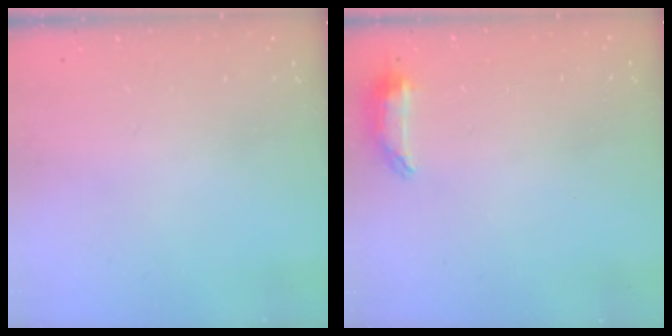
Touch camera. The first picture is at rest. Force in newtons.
{"total": 6.6, "press": 6.6, "slide": 0.9}